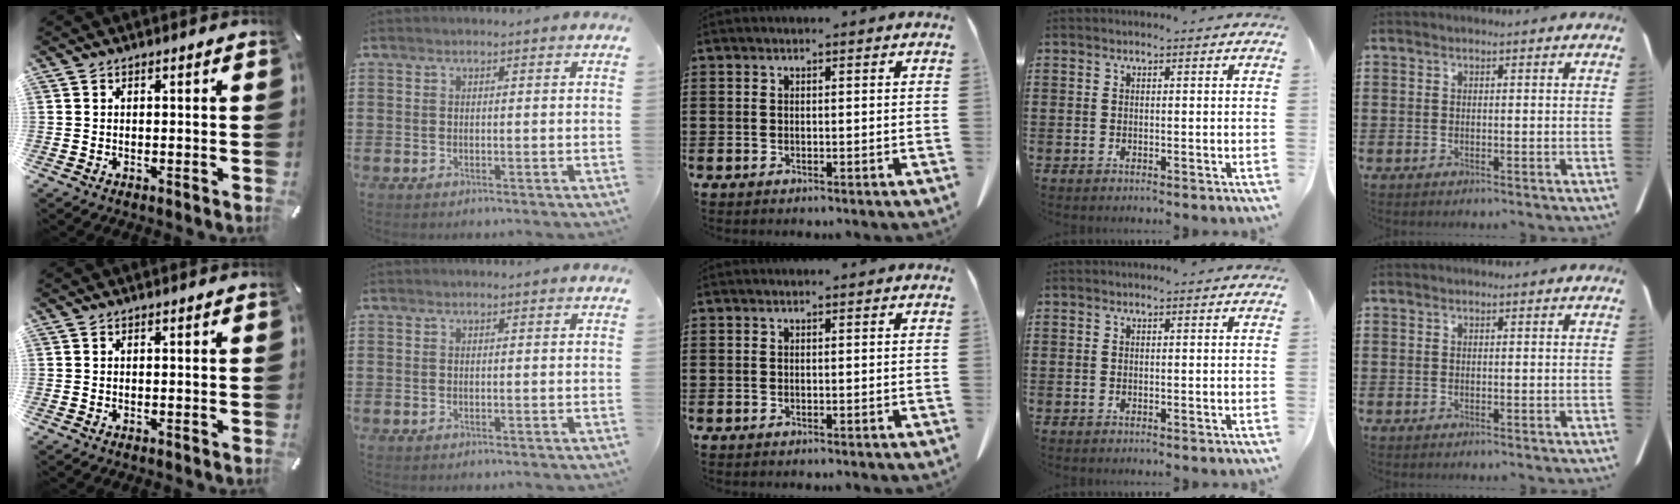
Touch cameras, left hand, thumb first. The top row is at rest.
{}